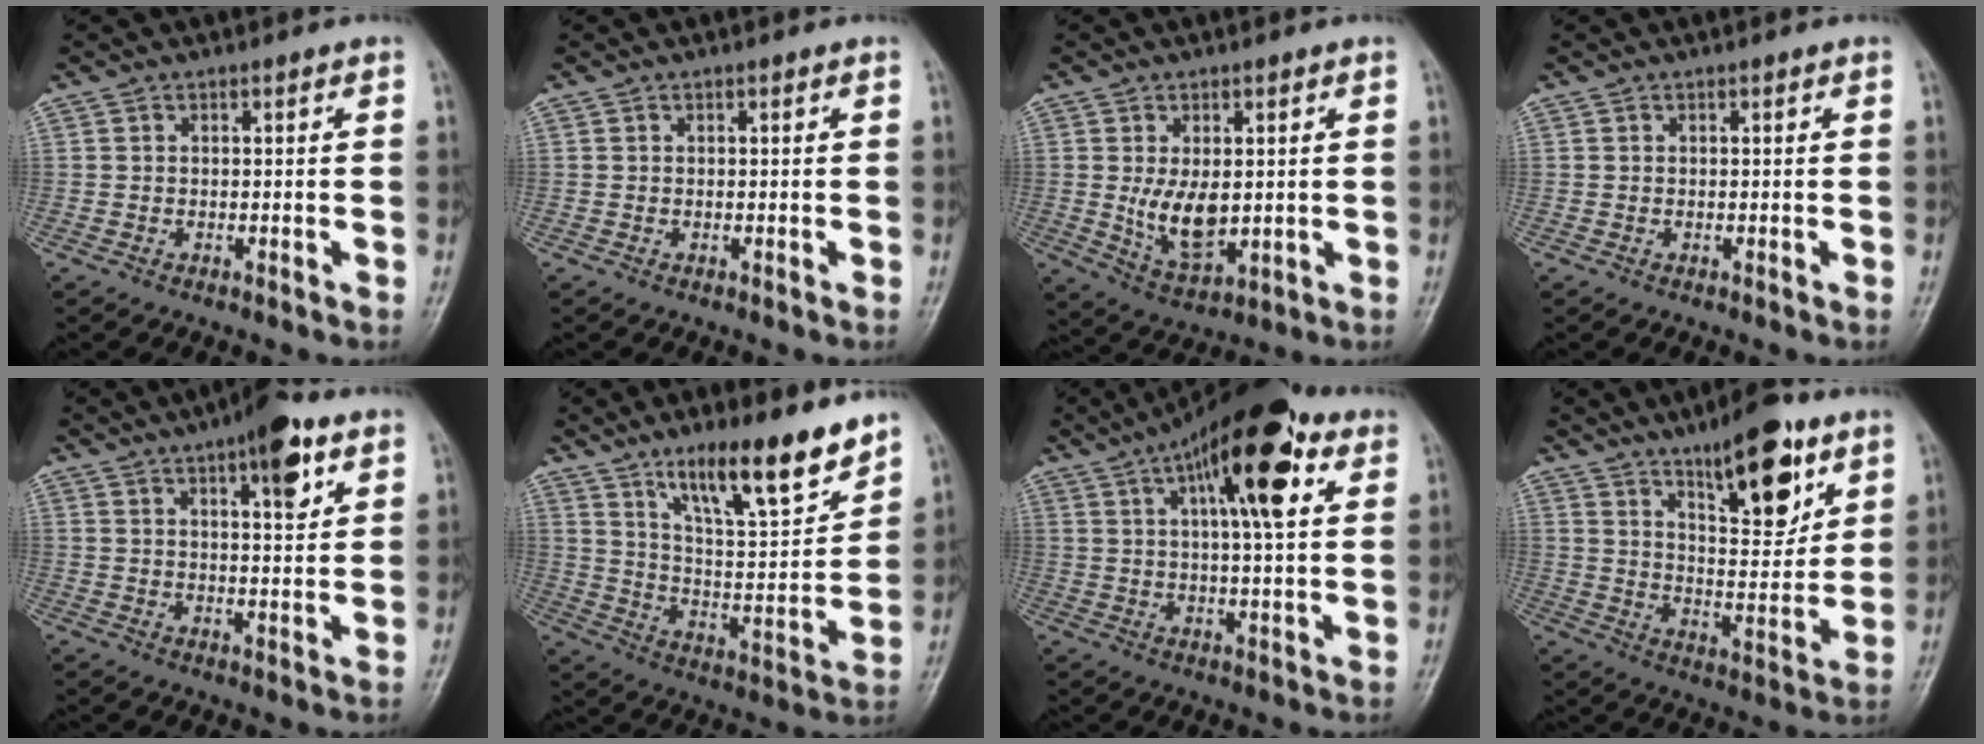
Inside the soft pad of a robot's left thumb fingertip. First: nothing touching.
{"total": 0.0}
{"total": 8.3, "force": [0.4, 4.6, 6.9], "torque": [-0.107, -0.019, 0.021]}
{"total": 0.0}
{"total": 9.5, "force": [5.0, 2.9, 7.5], "torque": [-0.093, -0.021, 0.069]}
{"total": 17.1, "force": [12.0, 3.9, 11.5], "torque": [-0.160, -0.076, 0.210]}
{"total": 17.3, "force": [7.2, 5.6, 14.7], "torque": [-0.206, 0.000, 0.103]}
{"total": 15.8, "force": [9.3, 5.5, 11.5], "torque": [-0.137, -0.057, 0.150]}